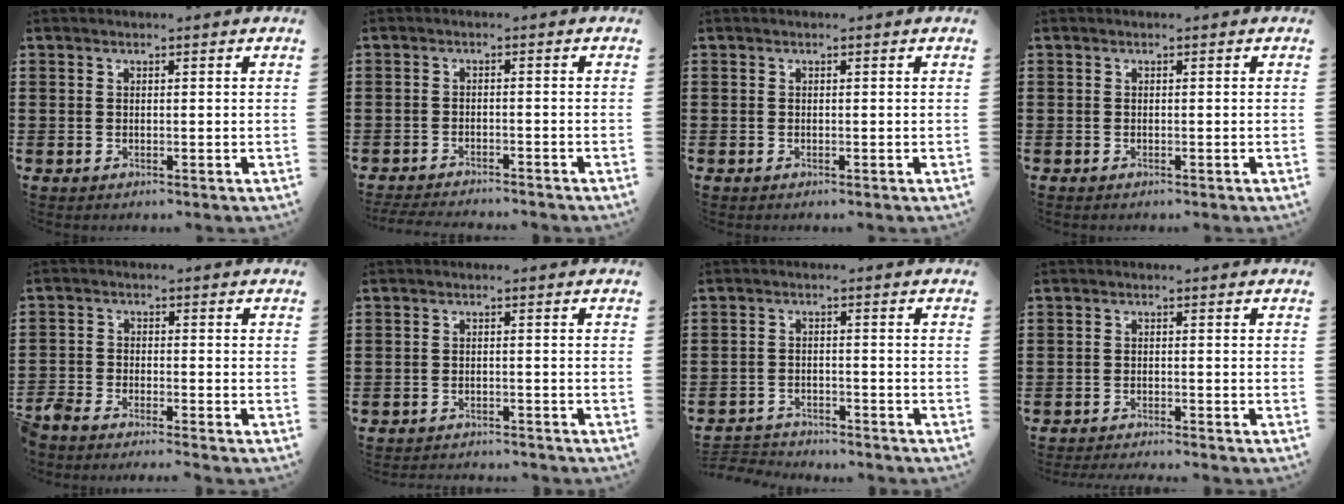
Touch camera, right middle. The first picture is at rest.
{"total": 2.5, "force": [-2.5, 0.0, 0.3], "torque": [-0.015, -0.003, -0.055]}
{"total": 0.0}
{"total": 0.0}
{"total": 3.6, "force": [-3.6, 0.2, 0.3], "torque": [-0.031, -0.006, -0.083]}
{"total": 1.8, "force": [-1.8, 0.1, -0.1], "torque": [-0.005, 0.002, -0.039]}
{"total": 2.9, "force": [-2.8, 0.3, 0.0], "torque": [-0.006, -0.001, -0.062]}
{"total": 1.7, "force": [-1.7, -0.2, 0.2], "torque": [-0.004, 0.002, -0.035]}